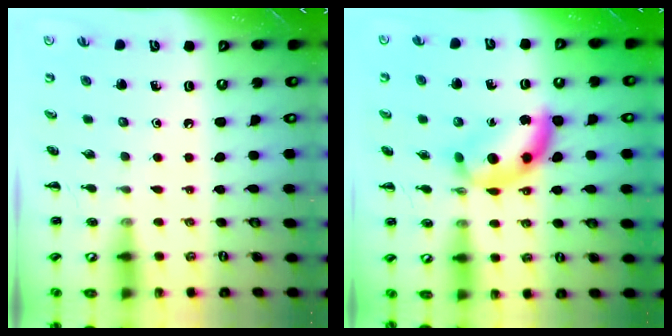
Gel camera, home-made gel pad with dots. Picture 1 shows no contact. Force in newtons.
{"total": 10.7, "press": 10.7, "slide": 0.5}